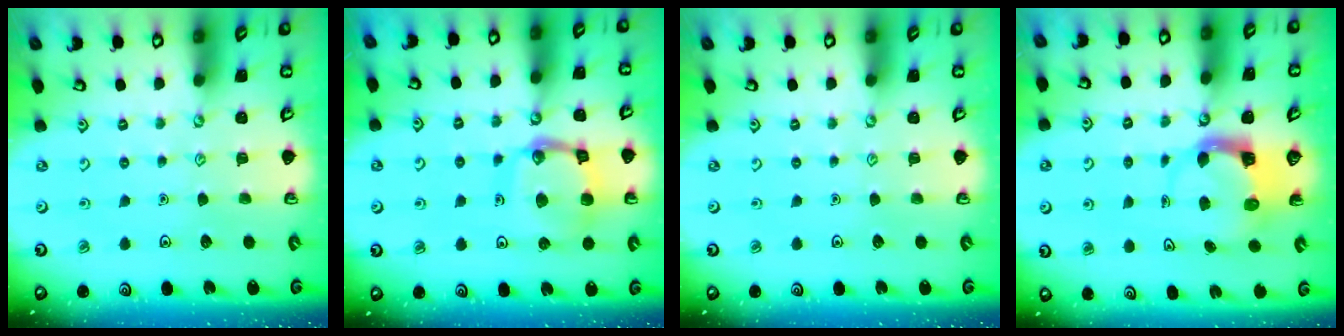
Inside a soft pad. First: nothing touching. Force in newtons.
{"total": 14.3, "press": 14.2, "slide": 1.4}
{"total": 0.0}
{"total": 3.8, "press": 3.7, "slide": 0.5}